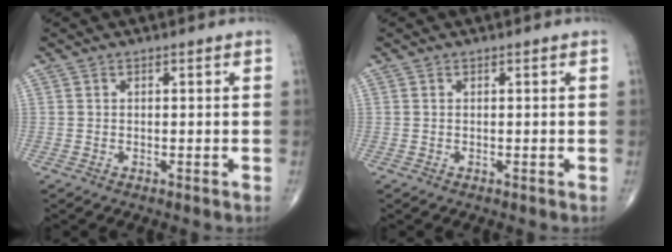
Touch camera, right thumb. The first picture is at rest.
{"total": 0.0}